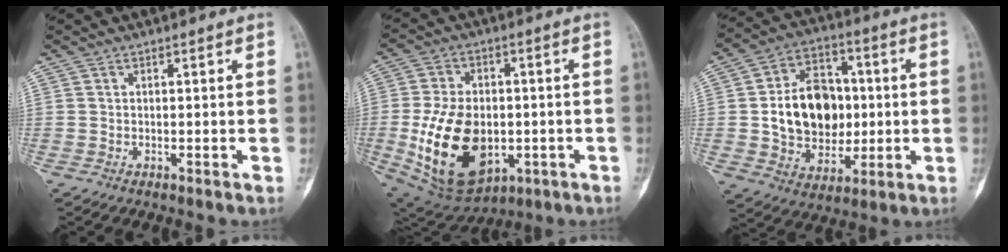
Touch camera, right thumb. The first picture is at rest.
{"total": 19.5, "force": [-3.5, 12.6, 14.5], "torque": [-0.239, -0.004, -0.032]}
{"total": 17.2, "force": [0.6, 12.6, 11.7], "torque": [-0.150, 0.014, 0.016]}